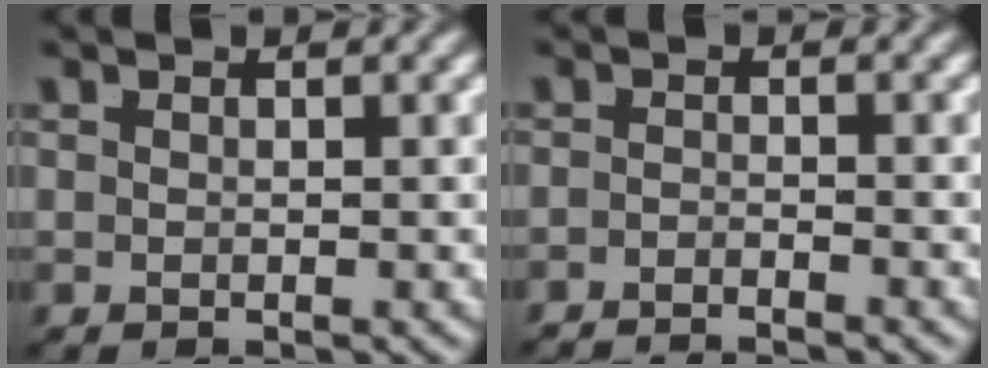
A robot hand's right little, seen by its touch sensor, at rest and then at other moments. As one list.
[{"total": 2.6, "force": [-2.6, -0.2, -0.1], "torque": [0.006, -0.011, -0.042]}]